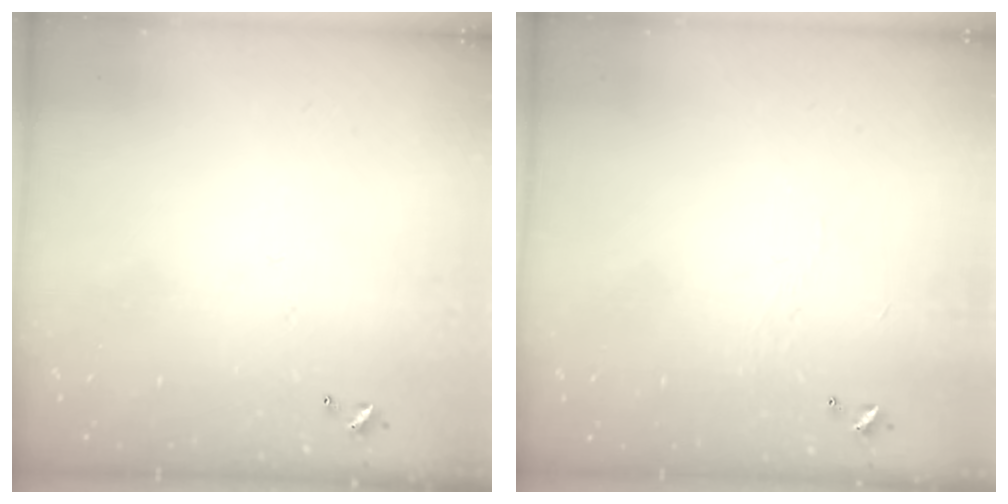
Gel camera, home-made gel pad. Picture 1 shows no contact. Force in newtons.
{"total": 2.0, "press": 1.9, "slide": 0.4}